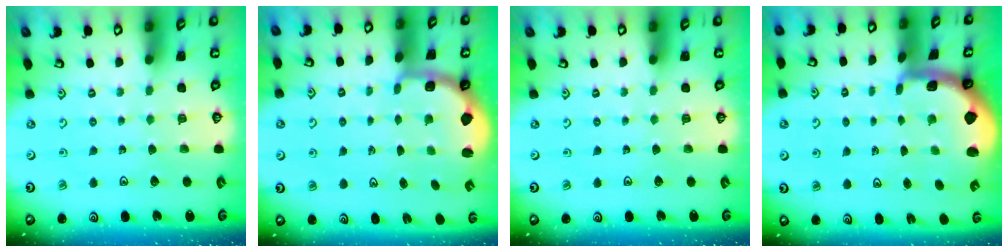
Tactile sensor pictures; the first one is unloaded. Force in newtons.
{"total": 2.4, "press": 1.1, "slide": 2.2}
{"total": 0.0}
{"total": 1.7, "press": 1.7, "slide": 0.4}